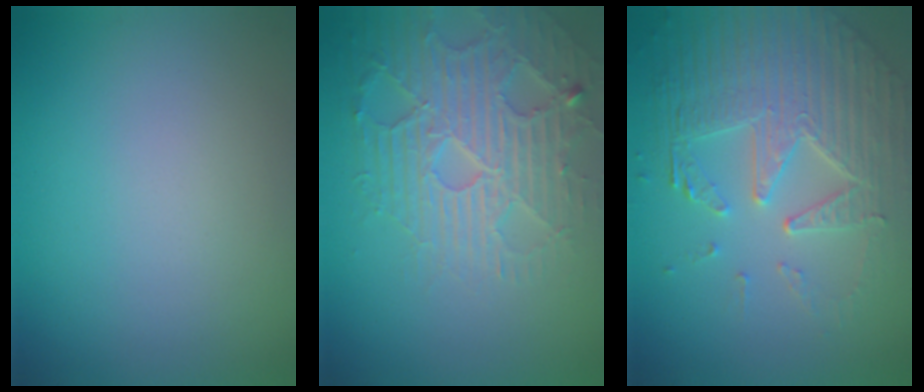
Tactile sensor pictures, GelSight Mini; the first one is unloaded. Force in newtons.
{"total": 4.5, "press": 4.5, "slide": 0.6}
{"total": 6.5, "press": 5.1, "slide": 4.1}